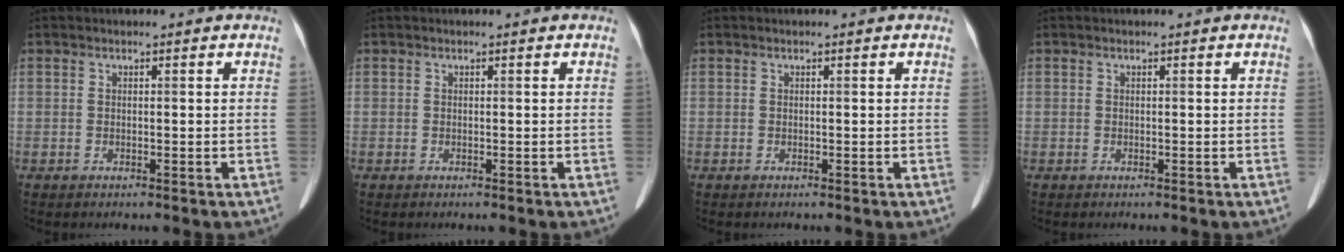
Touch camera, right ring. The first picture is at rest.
{"total": 0.0}
{"total": 0.0}
{"total": 0.0}